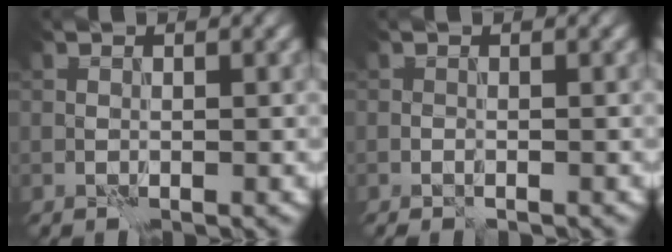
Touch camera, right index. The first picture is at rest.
{"total": 0.7, "force": [-0.7, 0.1, 0.2], "torque": [-0.002, -0.002, -0.010]}